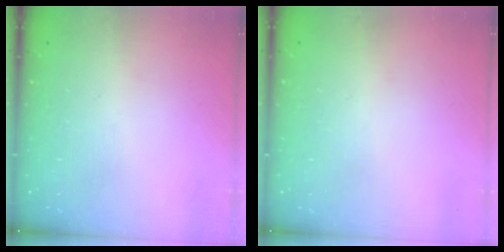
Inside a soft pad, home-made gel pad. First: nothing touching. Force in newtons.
{"total": 1.0, "press": 0.8, "slide": 0.6}